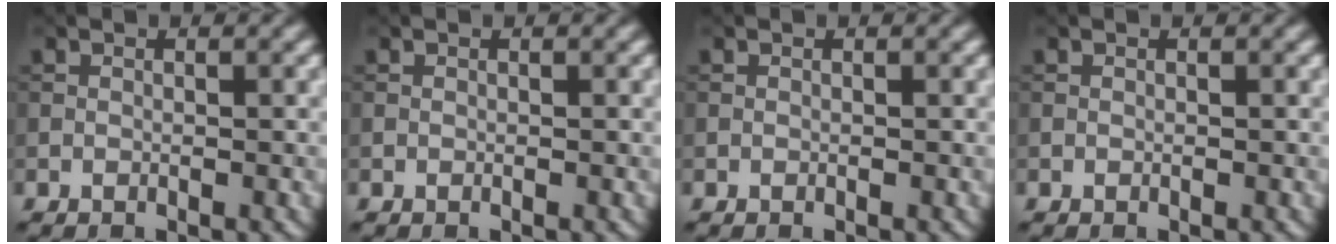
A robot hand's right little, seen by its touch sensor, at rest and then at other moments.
{"total": 0.0}
{"total": 0.0}
{"total": 0.0}